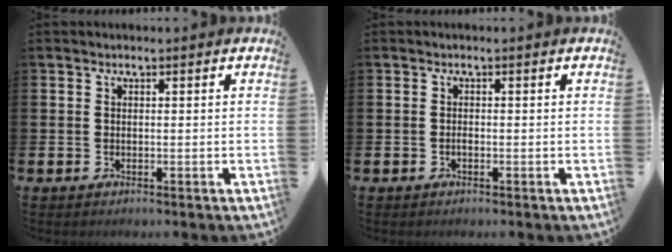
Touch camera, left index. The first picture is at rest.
{"total": 0.5, "force": [-0.3, 0.2, 0.4], "torque": [-0.015, -0.001, -0.005]}